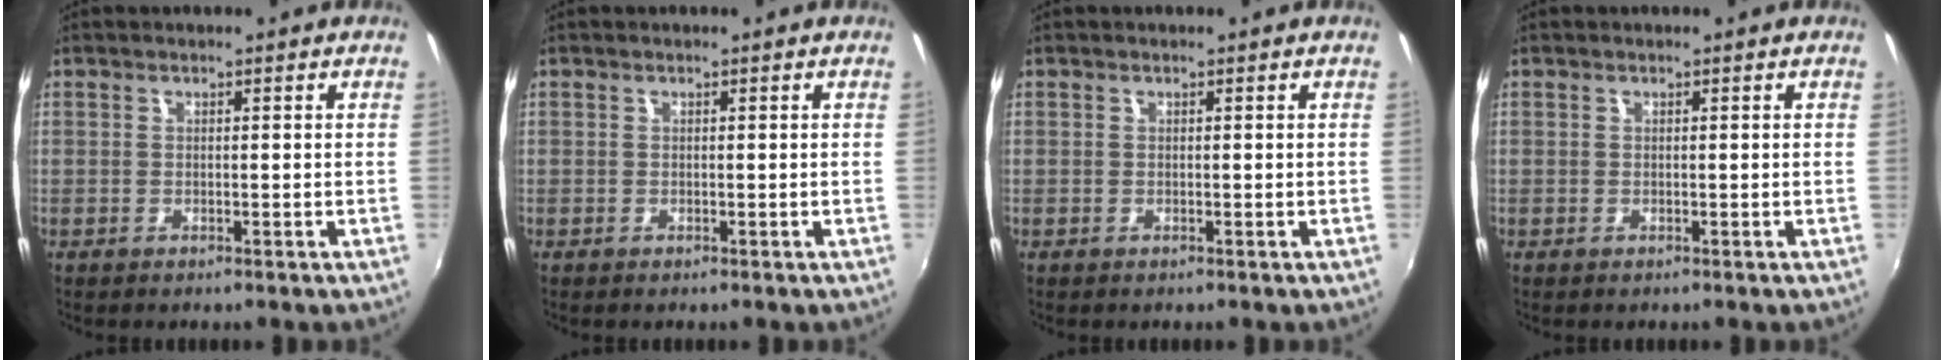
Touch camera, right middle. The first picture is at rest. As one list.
[{"total": 0.0}, {"total": 0.0}, {"total": 0.0}]